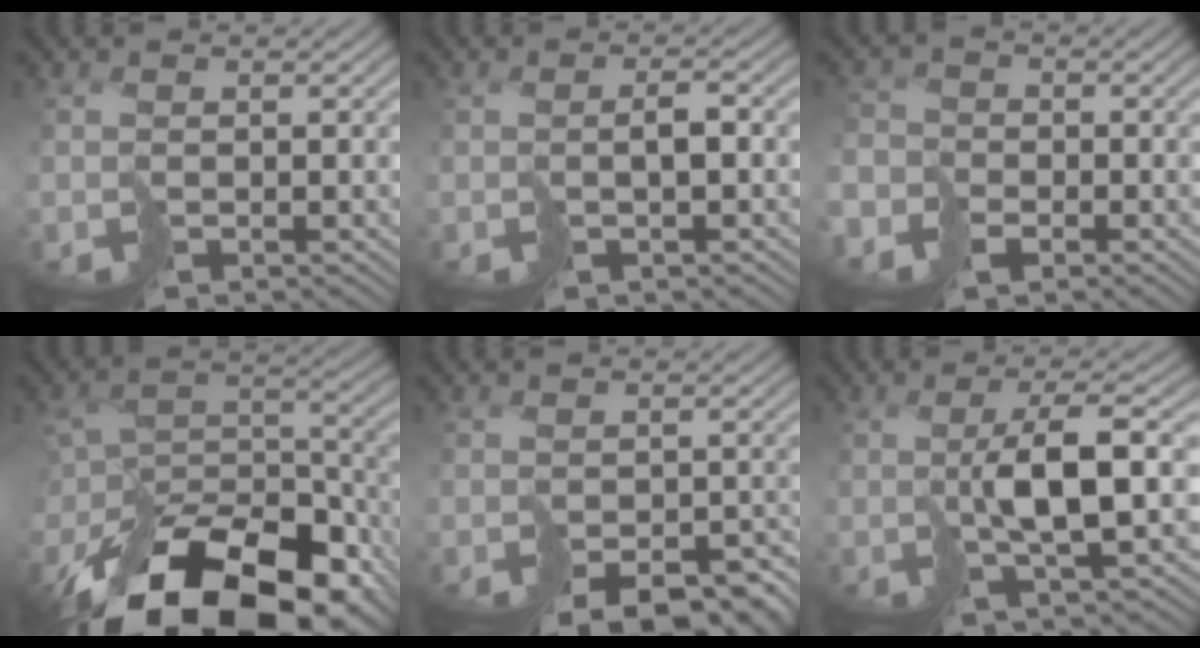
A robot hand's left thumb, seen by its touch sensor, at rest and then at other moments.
{"total": 1.4, "force": [-0.1, 0.4, 1.4], "torque": [-0.025, 0.005, -0.001]}
{"total": 4.8, "force": [-3.0, 3.5, 1.3], "torque": [-0.032, -0.010, -0.070]}
{"total": 16.3, "force": [-11.4, 8.6, 8.0], "torque": [-0.129, -0.047, -0.142]}
{"total": 8.4, "force": [-5.9, 4.8, 3.5], "torque": [-0.043, -0.023, -0.052]}
{"total": 4.5, "force": [1.2, 0.2, 4.3], "torque": [-0.085, 0.010, 0.026]}